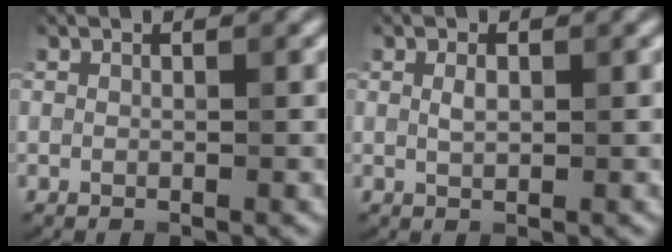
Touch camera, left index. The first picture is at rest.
{"total": 1.3, "force": [0.5, 0.6, 1.0], "torque": [-0.022, 0.000, 0.007]}